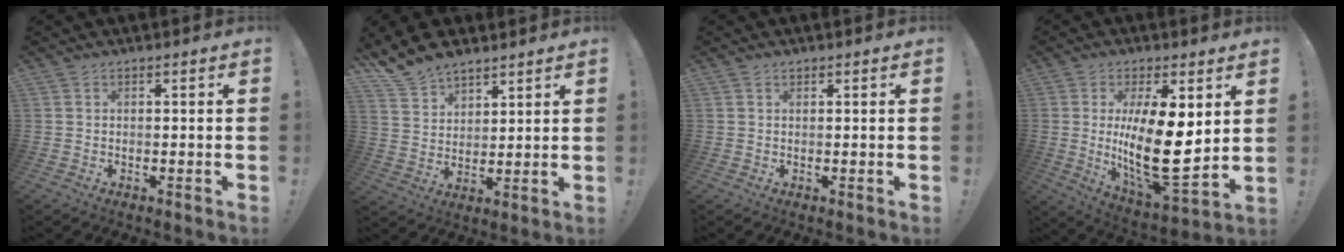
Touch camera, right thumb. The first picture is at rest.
{"total": 10.6, "force": [9.0, 5.1, 2.6], "torque": [-0.064, -0.059, 0.178]}
{"total": 0.5, "force": [0.4, 0.3, 0.0], "torque": [0.003, -0.001, 0.007]}
{"total": 18.6, "force": [2.0, 7.4, 17.0], "torque": [-0.292, -0.039, 0.038]}